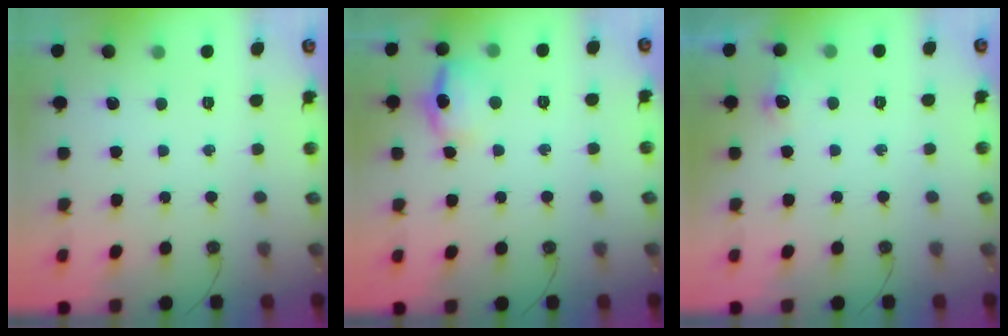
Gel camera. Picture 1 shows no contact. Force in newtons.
{"total": 10.8, "press": 10.7, "slide": 1.4}
{"total": 6.1, "press": 6.0, "slide": 1.0}